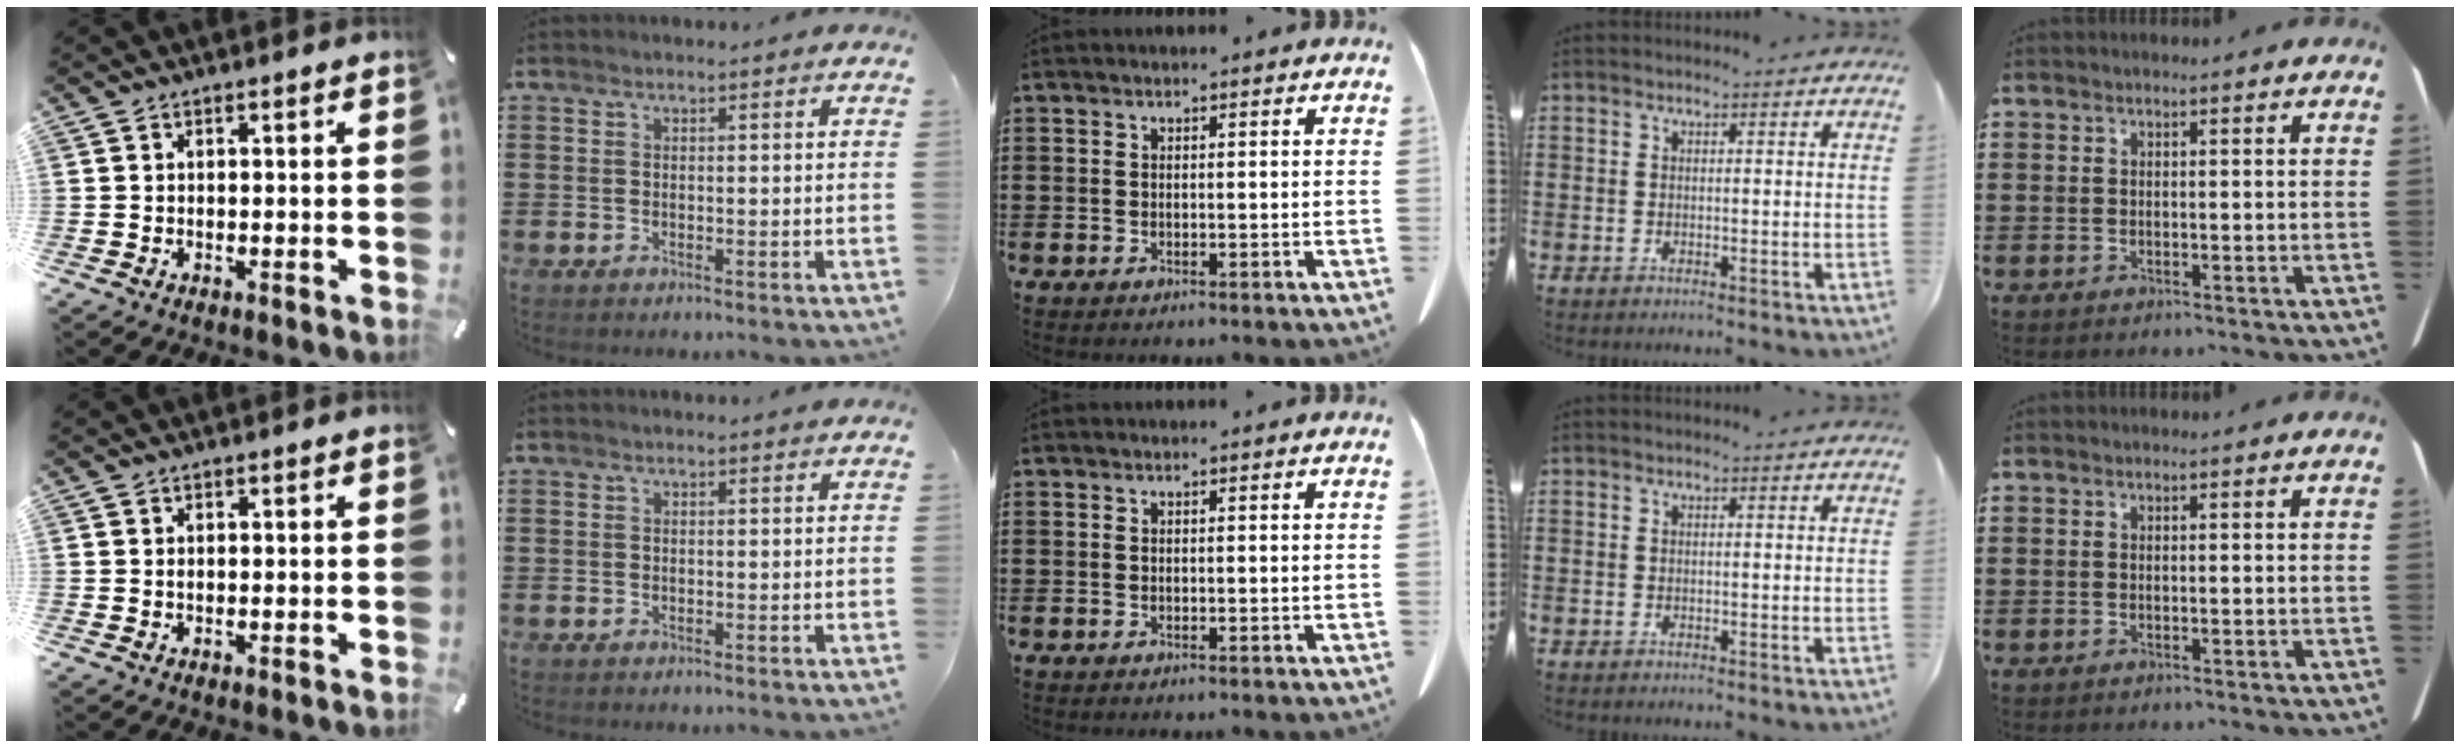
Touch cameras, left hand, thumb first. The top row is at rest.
{}